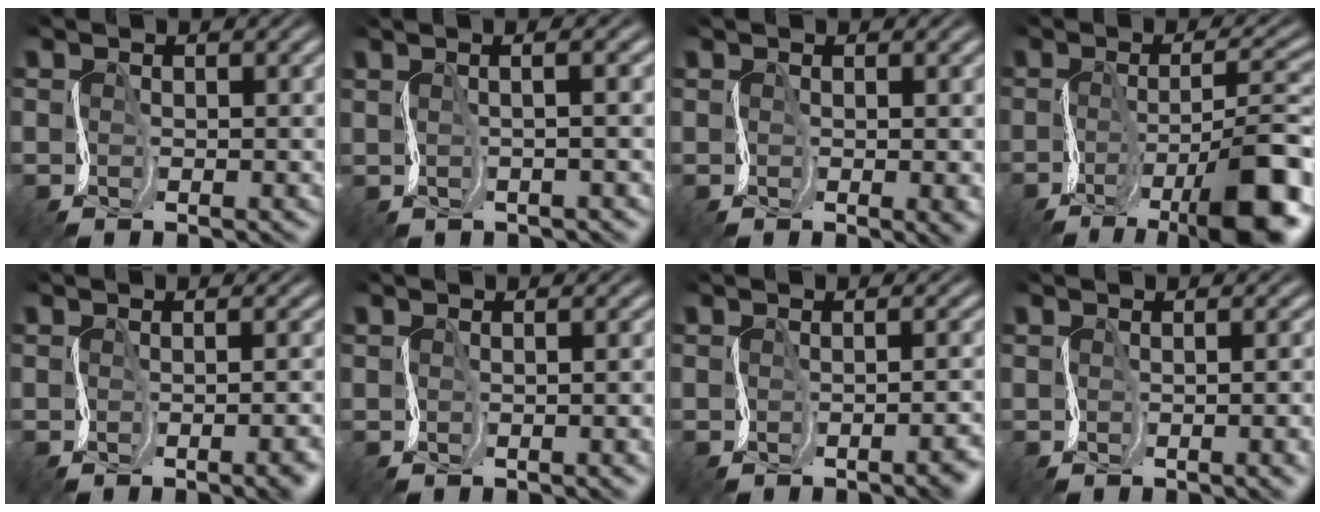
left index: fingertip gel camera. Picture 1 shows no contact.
{"total": 3.6, "force": [1.6, 1.7, 2.8], "torque": [-0.022, 0.026, -0.004]}
{"total": 3.4, "force": [0.0, 1.3, 3.2], "torque": [-0.019, 0.000, 0.002]}
{"total": 10.3, "force": [-5.0, 3.3, 8.4], "torque": [-0.121, 0.004, -0.081]}
{"total": 5.2, "force": [-1.7, 2.3, 4.4], "torque": [-0.014, 0.005, -0.009]}
{"total": 4.1, "force": [0.0, 2.0, 3.6], "torque": [-0.019, 0.011, 0.001]}
{"total": 3.5, "force": [-1.4, 1.4, 2.9], "torque": [-0.008, 0.005, -0.009]}
{"total": 6.2, "force": [-0.4, 3.0, 5.5], "torque": [-0.025, 0.015, -0.002]}